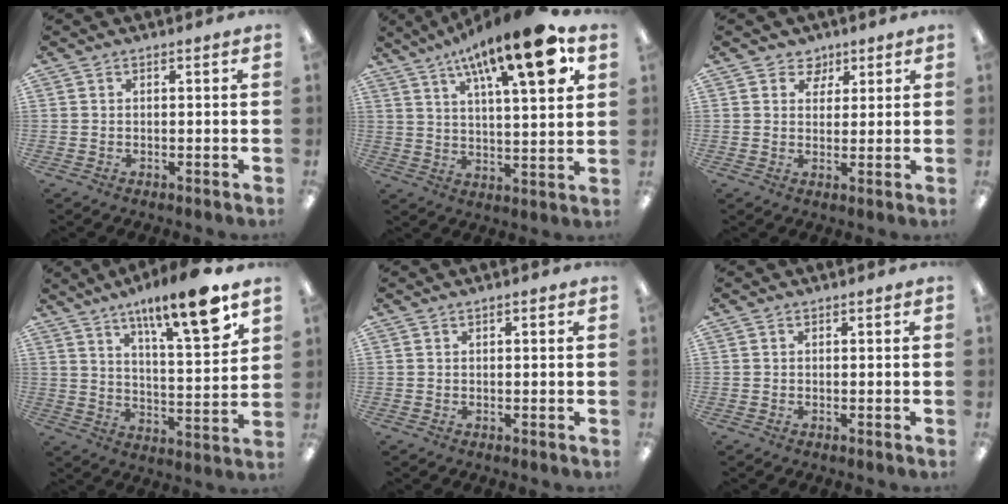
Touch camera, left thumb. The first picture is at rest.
{"total": 19.0, "force": [10.5, 5.0, 15.0], "torque": [-0.228, -0.050, 0.158]}
{"total": 4.3, "force": [2.7, 3.4, 0.5], "torque": [-0.001, -0.010, 0.045]}
{"total": 15.7, "force": [10.9, 3.1, 10.8], "torque": [-0.161, -0.066, 0.168]}
{"total": 0.6, "force": [0.3, 0.2, 0.5], "torque": [-0.009, 0.003, 0.004]}
{"total": 0.0}